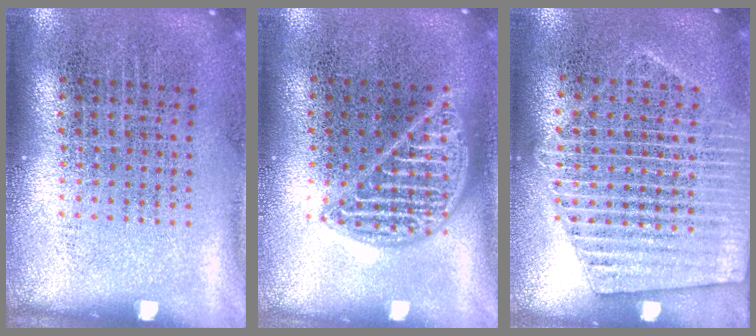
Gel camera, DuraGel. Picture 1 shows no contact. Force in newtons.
{"total": 2.3, "press": 2.3, "slide": 0.2}
{"total": 2.0, "press": 1.8, "slide": 0.9}